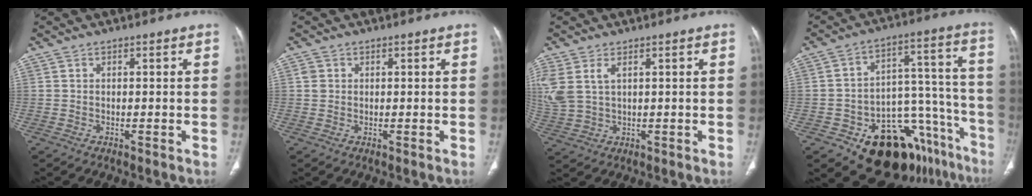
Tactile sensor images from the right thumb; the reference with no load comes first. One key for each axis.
{"total": 1.5, "fx": 0.4, "fy": 1.4, "fz": 0.5, "tx": -0.005, "ty": 0.000, "tz": 0.006}
{"total": 8.0, "fx": 2.7, "fy": 4.7, "fz": 5.8, "tx": -0.154, "ty": 0.005, "tz": 0.065}
{"total": 23.2, "fx": -13.5, "fy": 12.7, "fz": 14.0, "tx": -0.101, "ty": 0.125, "tz": -0.181}